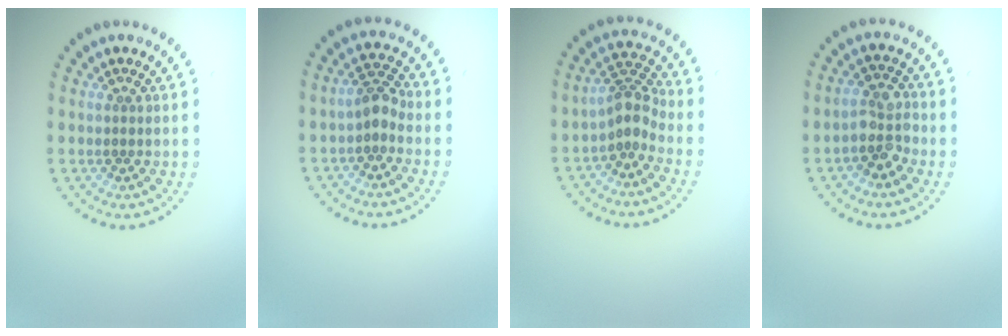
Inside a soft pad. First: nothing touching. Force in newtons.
{"total": 2.1, "press": 2.0, "slide": 0.8}
{"total": 2.7, "press": 2.0, "slide": 1.7}
{"total": 3.1, "press": 2.8, "slide": 1.3}